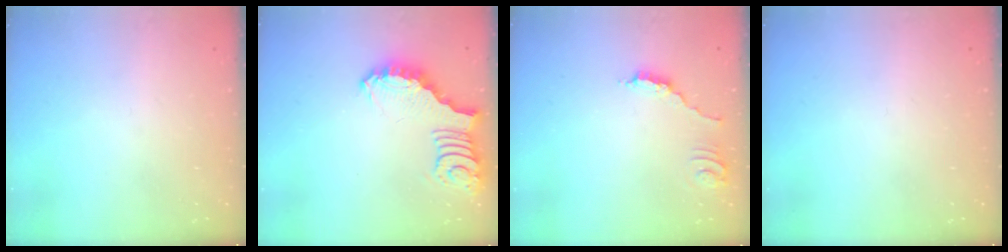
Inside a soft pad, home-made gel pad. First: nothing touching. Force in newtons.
{"total": 3.2, "press": 3.1, "slide": 0.6}
{"total": 2.0, "press": 2.0, "slide": 0.3}
{"total": 0.0}